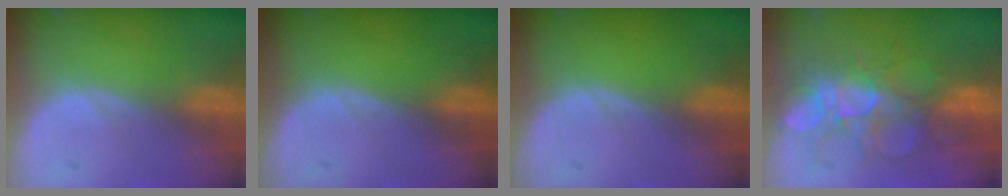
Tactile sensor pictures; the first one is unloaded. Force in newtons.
{"total": 0.0}
{"total": 0.0}
{"total": 8.8, "press": 8.5, "slide": 2.3}